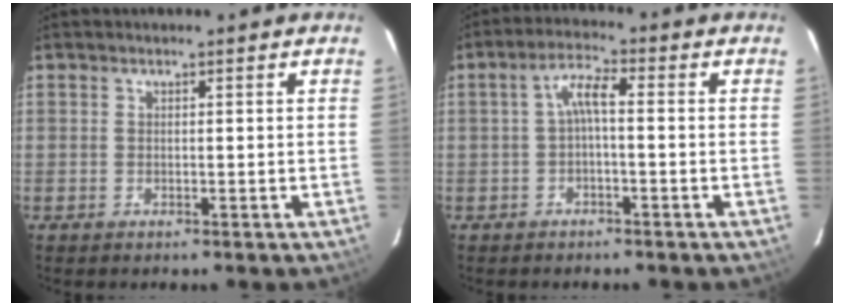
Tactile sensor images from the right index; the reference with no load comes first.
{"total": 3.8, "force": [-0.7, 0.9, 3.7], "torque": [-0.076, 0.013, -0.014]}